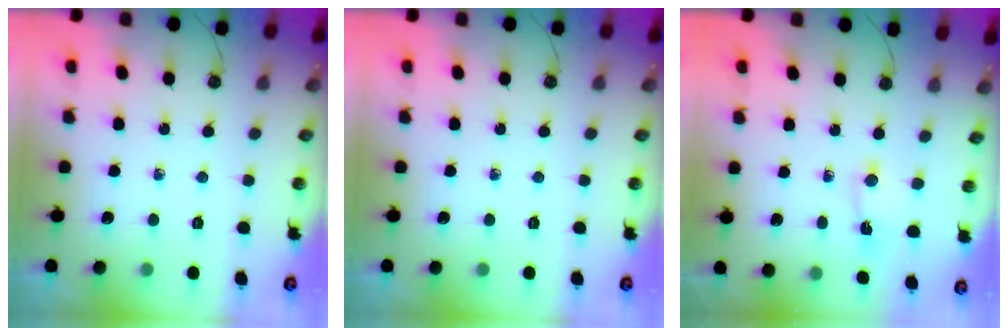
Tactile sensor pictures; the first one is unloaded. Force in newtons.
{"total": 0.0}
{"total": 1.4, "press": 1.4, "slide": 0.1}